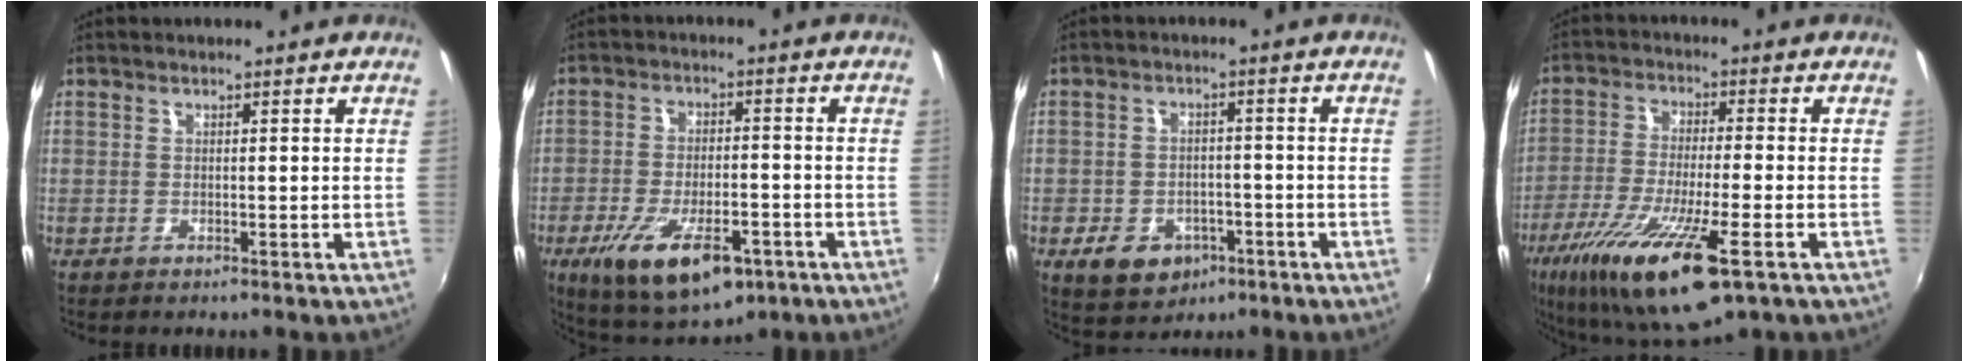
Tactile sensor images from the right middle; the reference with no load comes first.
{"total": 15.1, "force": [-7.9, 6.2, 11.3], "torque": [-0.224, -0.037, -0.122]}
{"total": 9.0, "force": [-4.4, 6.7, 4.1], "torque": [-0.106, 0.000, -0.055]}
{"total": 18.7, "force": [-10.2, 3.7, 15.2], "torque": [-0.302, -0.064, -0.183]}